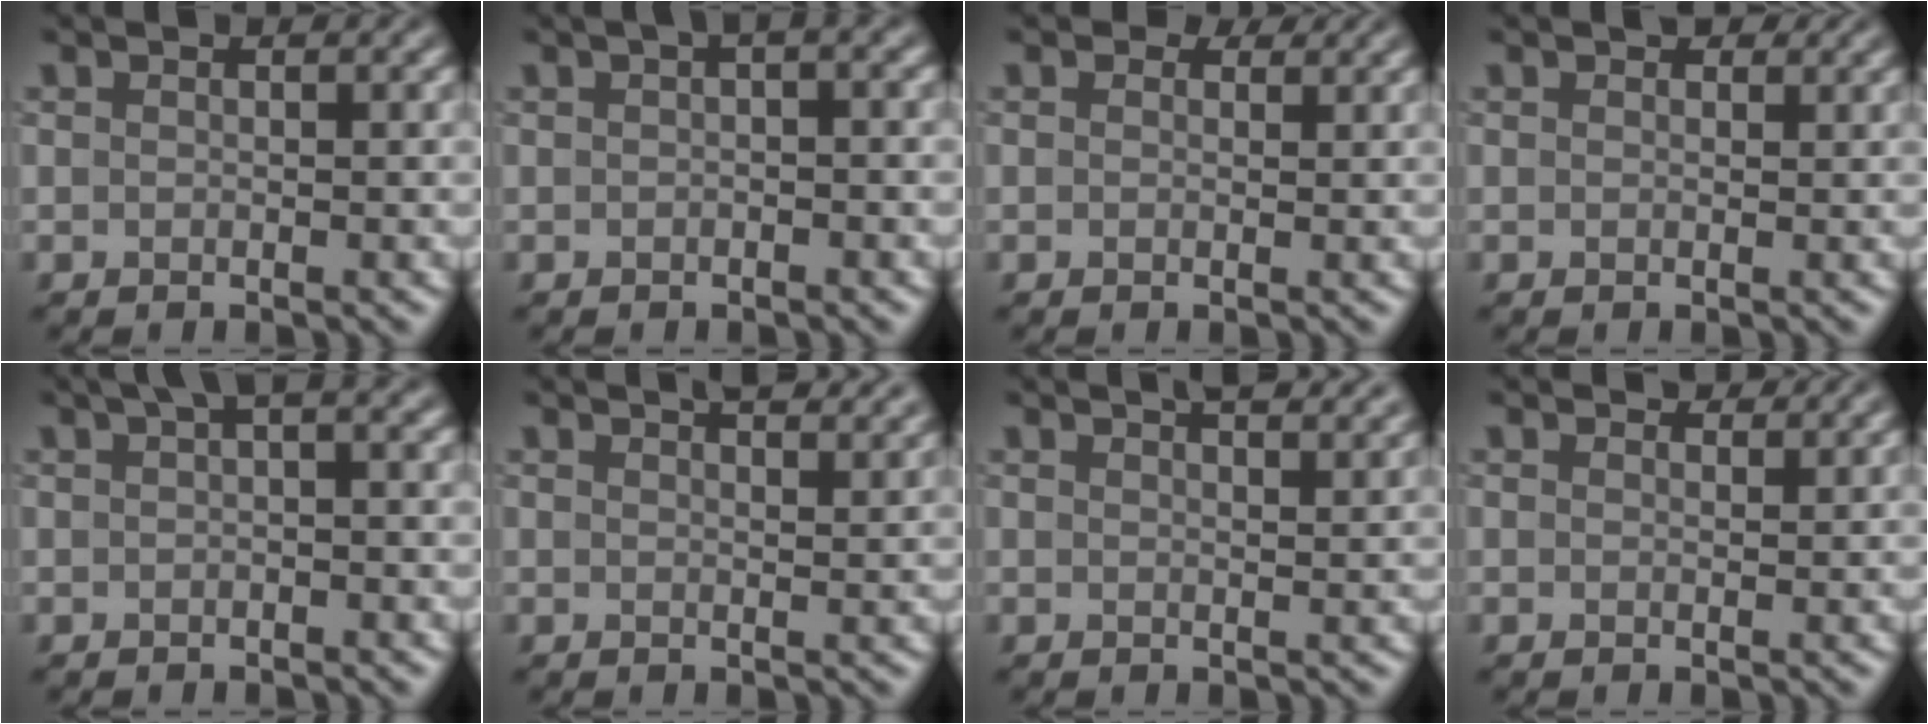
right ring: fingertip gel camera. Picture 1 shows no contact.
{"total": 1.7, "force": [0.3, 0.4, 1.6], "torque": [-0.022, 0.005, 0.003]}
{"total": 1.4, "force": [1.0, 0.8, 0.7], "torque": [-0.012, -0.002, 0.006]}
{"total": 1.1, "force": [0.8, 0.7, 0.5], "torque": [-0.005, -0.002, 0.011]}
{"total": 1.9, "force": [0.5, 0.4, 1.8], "torque": [-0.022, 0.009, 0.009]}
{"total": 3.8, "force": [2.9, 1.3, 2.0], "torque": [-0.004, 0.016, 0.019]}
{"total": 4.1, "force": [3.1, 1.5, 2.3], "torque": [-0.003, 0.019, 0.016]}
{"total": 1.6, "force": [1.4, 0.5, 0.5], "torque": [-0.012, -0.003, 0.021]}